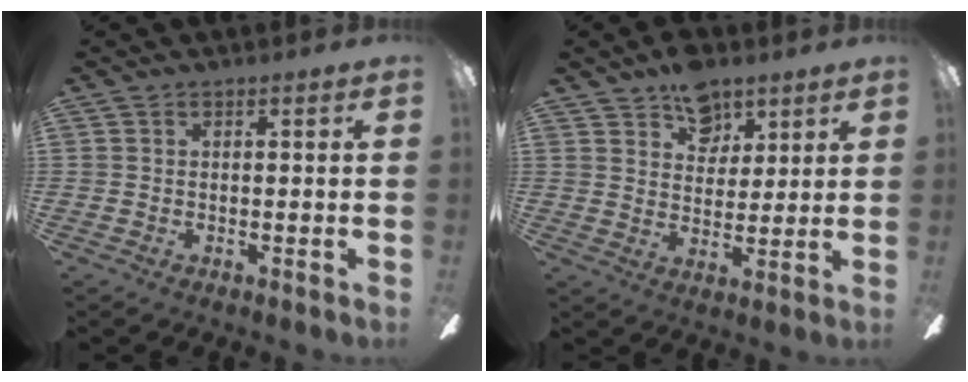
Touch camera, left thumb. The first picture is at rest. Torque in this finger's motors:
{"motor_torque": [1.00, 0.61, 0.49, -0.65, 0.12]}